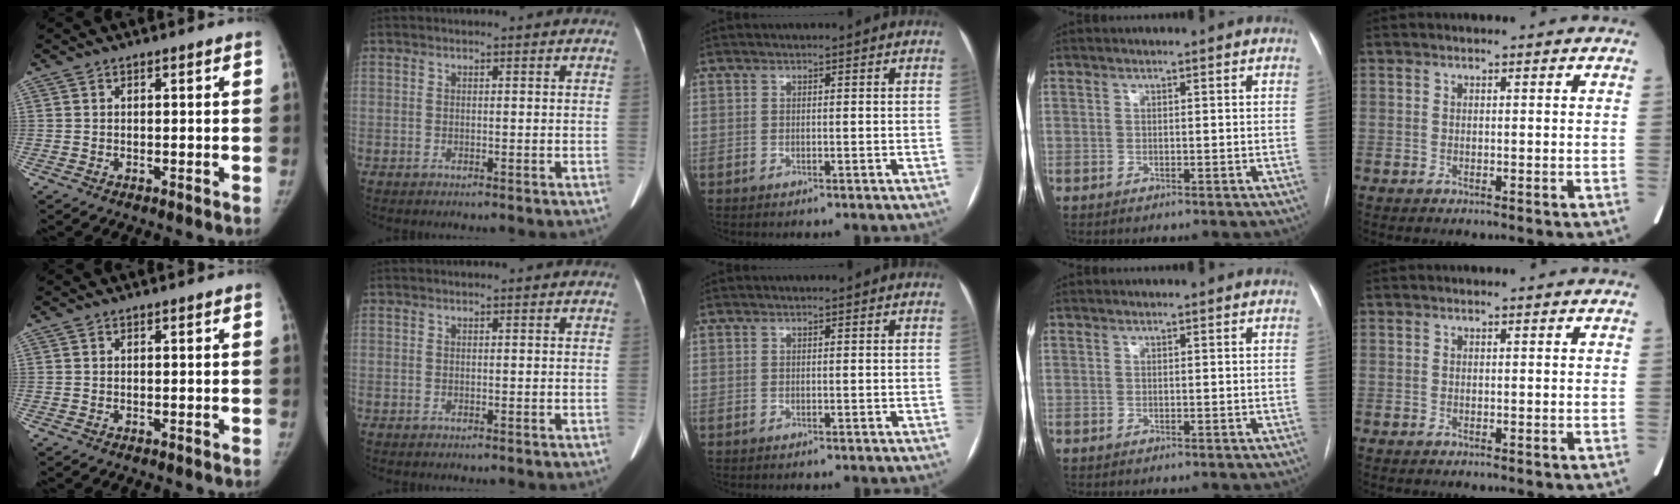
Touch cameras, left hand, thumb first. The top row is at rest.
{}